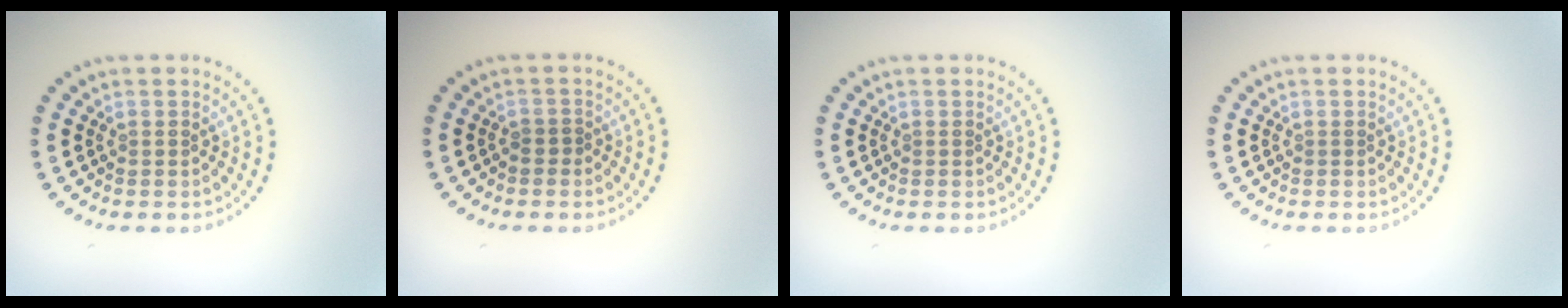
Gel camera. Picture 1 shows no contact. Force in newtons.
{"total": 0.6, "press": 0.4, "slide": 0.5}
{"total": 0.0}
{"total": 0.0}